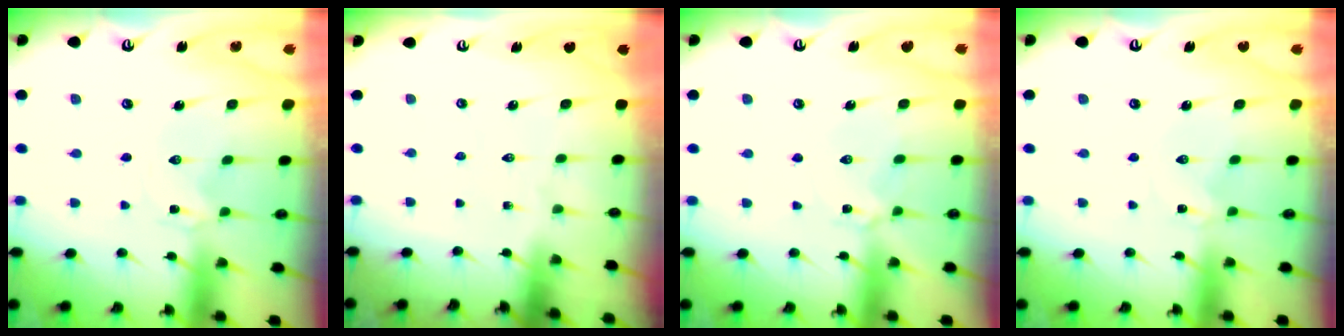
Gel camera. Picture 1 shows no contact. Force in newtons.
{"total": 0.0}
{"total": 3.0, "press": 2.9, "slide": 0.5}
{"total": 0.0}